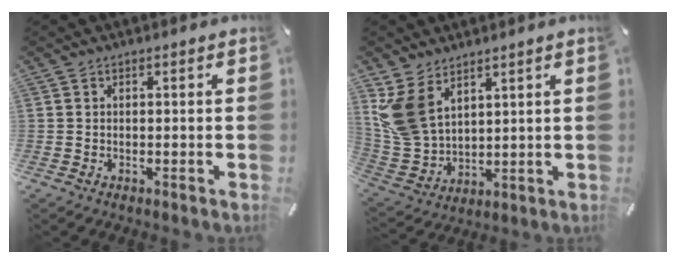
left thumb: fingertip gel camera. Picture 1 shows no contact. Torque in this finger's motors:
{"motor_torque": [2.09, 2.02, 1.24, -1.51, 0.61]}